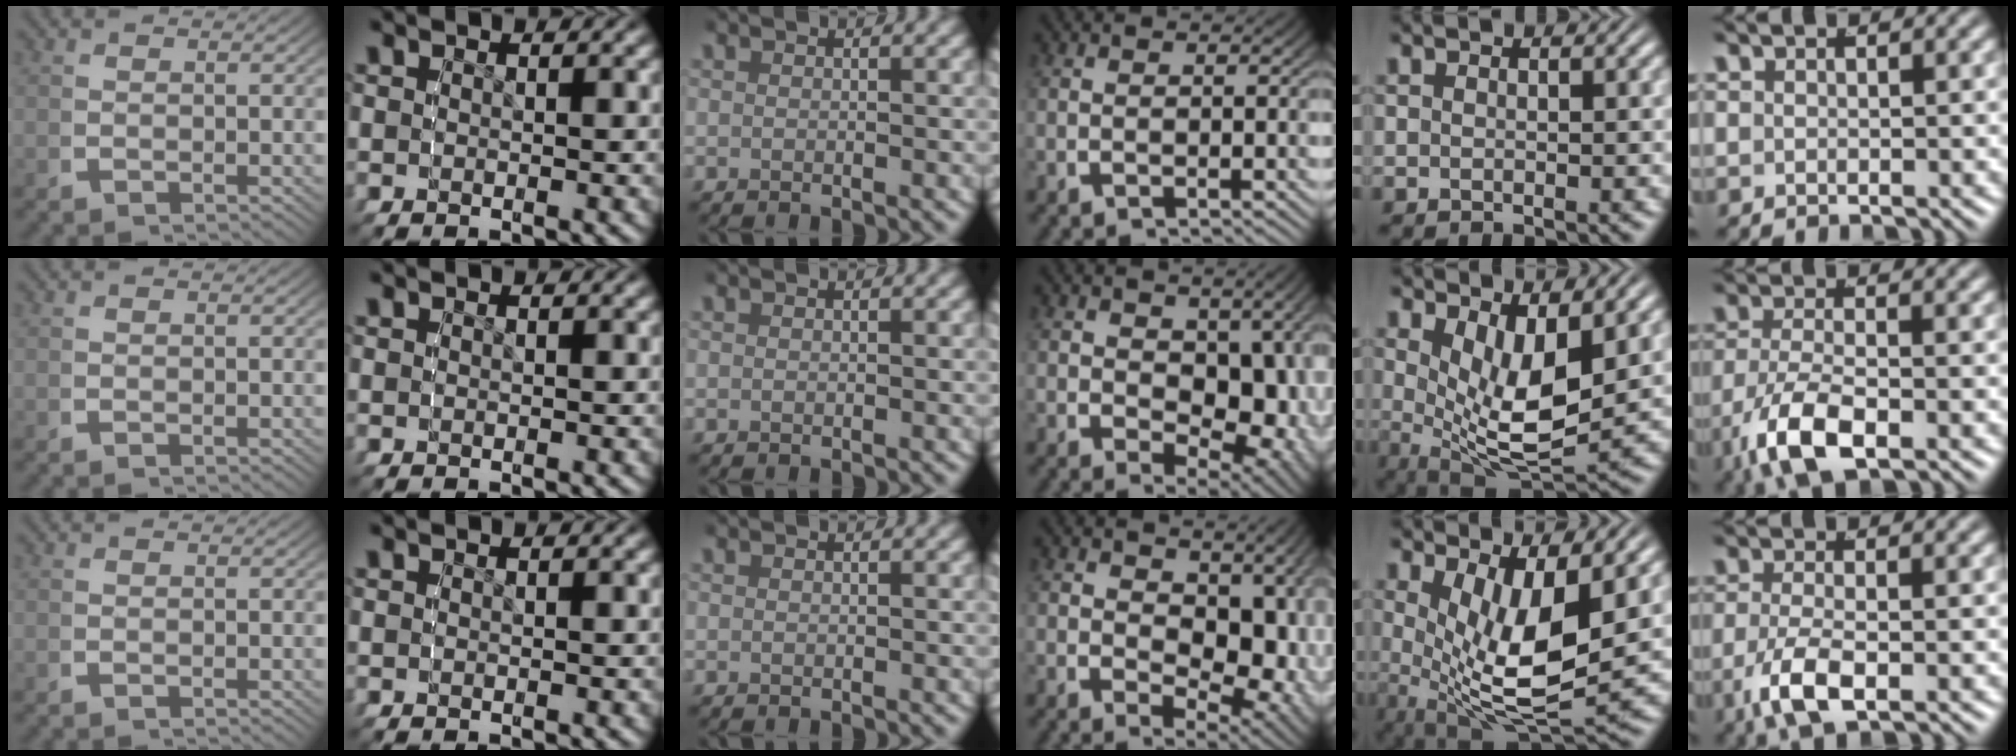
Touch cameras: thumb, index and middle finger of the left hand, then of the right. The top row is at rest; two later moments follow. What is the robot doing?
{"motion": "lift_and_place", "object": "toy banana"}